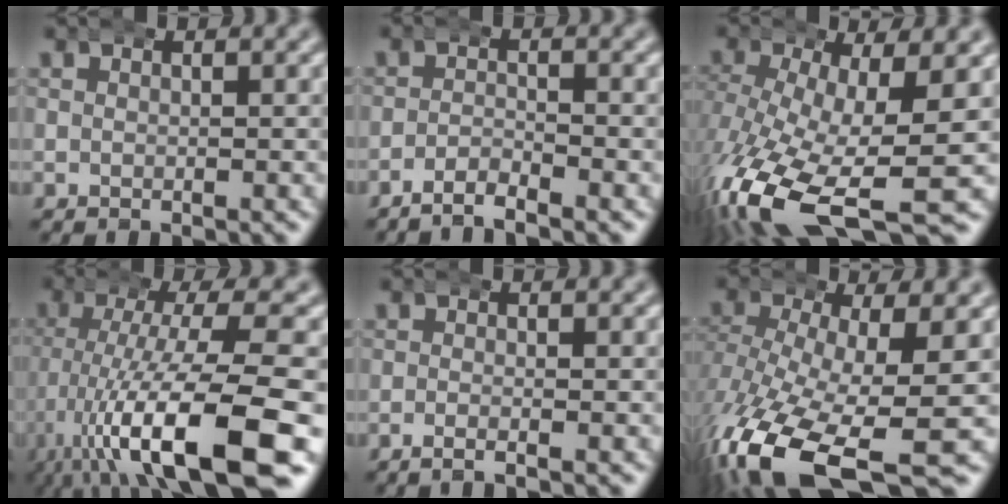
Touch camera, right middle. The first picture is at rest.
{"total": 2.3, "force": [-2.2, 0.0, 0.7], "torque": [-0.010, 0.000, -0.043]}
{"total": 11.0, "force": [-5.1, 5.3, 8.1], "torque": [-0.185, -0.067, -0.048]}
{"total": 11.9, "force": [-3.6, 3.9, 10.6], "torque": [-0.186, -0.031, -0.033]}
{"total": 1.1, "force": [-0.8, -0.1, 0.8], "torque": [-0.018, -0.001, -0.016]}
{"total": 11.5, "force": [-6.5, 4.8, 8.1], "torque": [-0.179, -0.069, -0.066]}